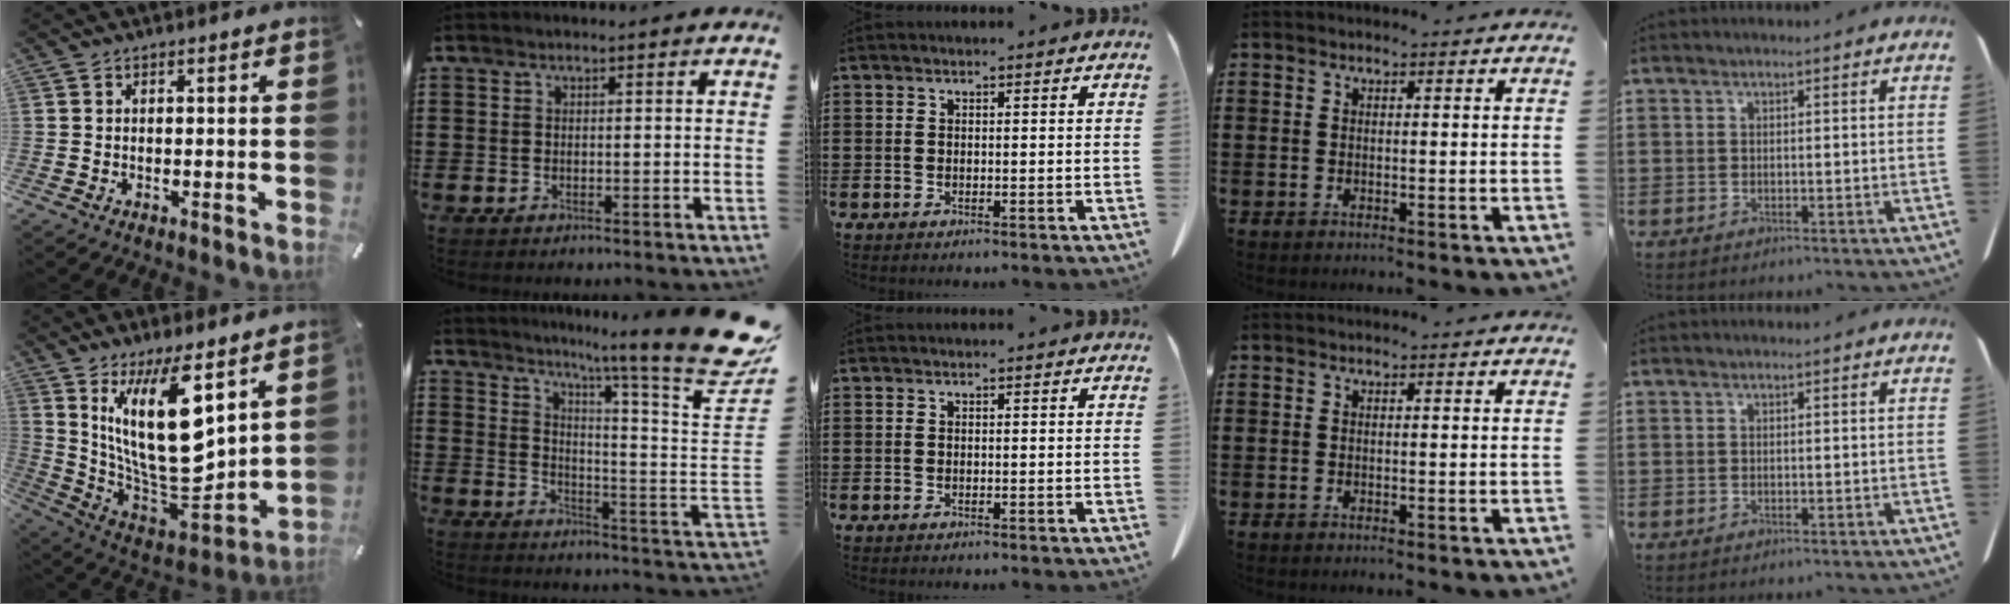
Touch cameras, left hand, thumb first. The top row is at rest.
{"thumb": {"total": 22.6, "force": [8.2, 8.9, 19.1], "torque": [-0.376, -0.077, 0.139]}, "index": {"total": 11.8, "force": [9.3, -1.8, 7.1], "torque": [-0.135, -0.089, 0.139]}}